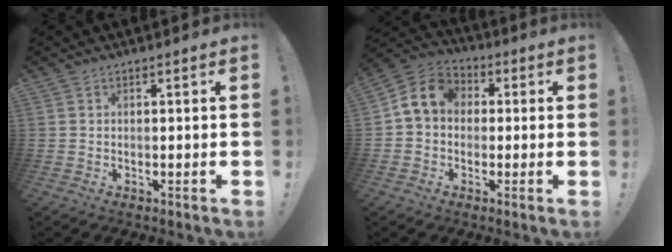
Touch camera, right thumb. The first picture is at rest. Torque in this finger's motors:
{"motor_torque": [0.07, 0.31, 0.46, -0.34, 0.03]}